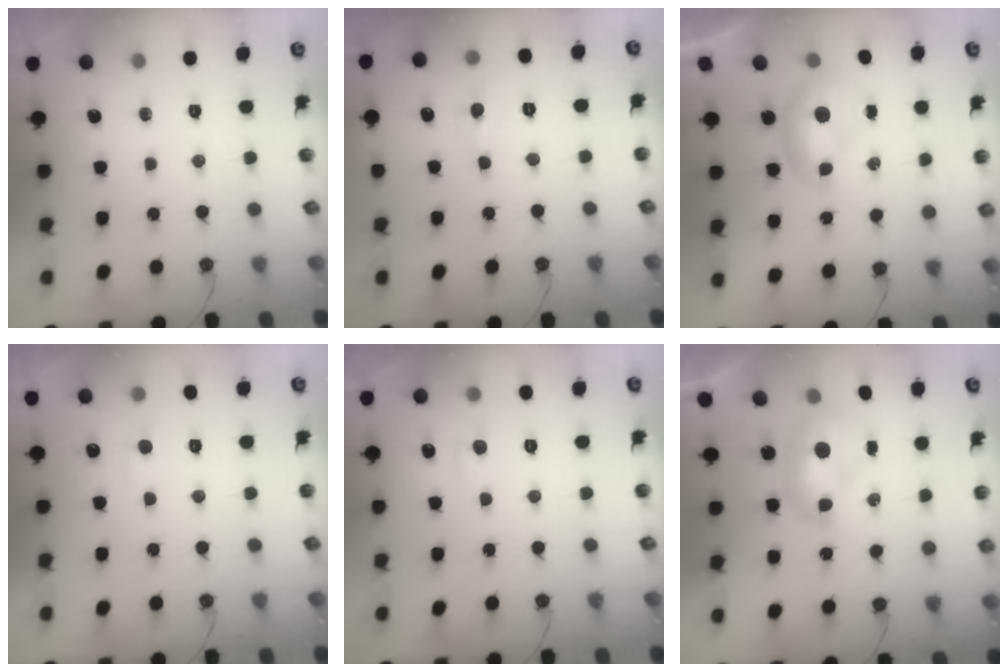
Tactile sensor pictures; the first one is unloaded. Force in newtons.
{"total": 0.6, "press": 0.5, "slide": 0.3}
{"total": 0.0}
{"total": 2.2, "press": 2.2, "slide": 0.4}
{"total": 1.3, "press": 1.2, "slide": 0.5}
{"total": 1.8, "press": 1.8, "slide": 0.2}